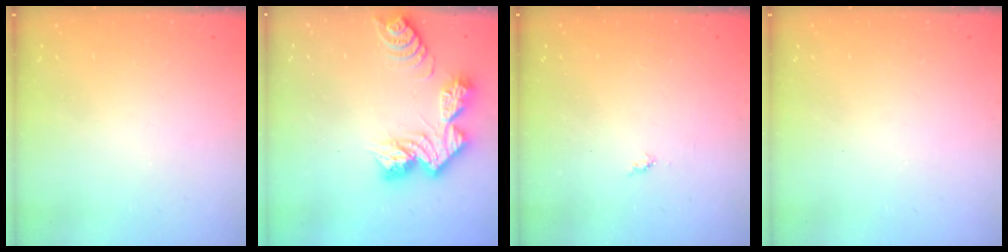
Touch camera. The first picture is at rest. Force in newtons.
{"total": 13.0, "press": 13.0, "slide": 1.1}
{"total": 3.9, "press": 3.9, "slide": 0.4}
{"total": 0.0}